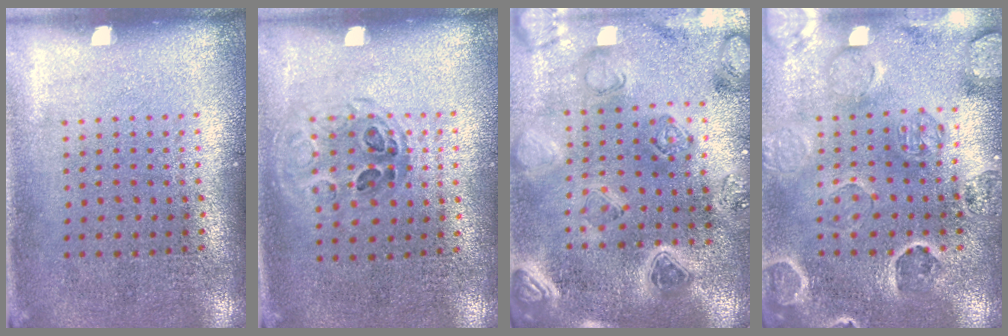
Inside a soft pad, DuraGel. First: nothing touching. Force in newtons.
{"total": 1.0, "press": 0.8, "slide": 0.6}
{"total": 2.7, "press": 2.6, "slide": 0.4}
{"total": 2.8, "press": 2.7, "slide": 0.6}